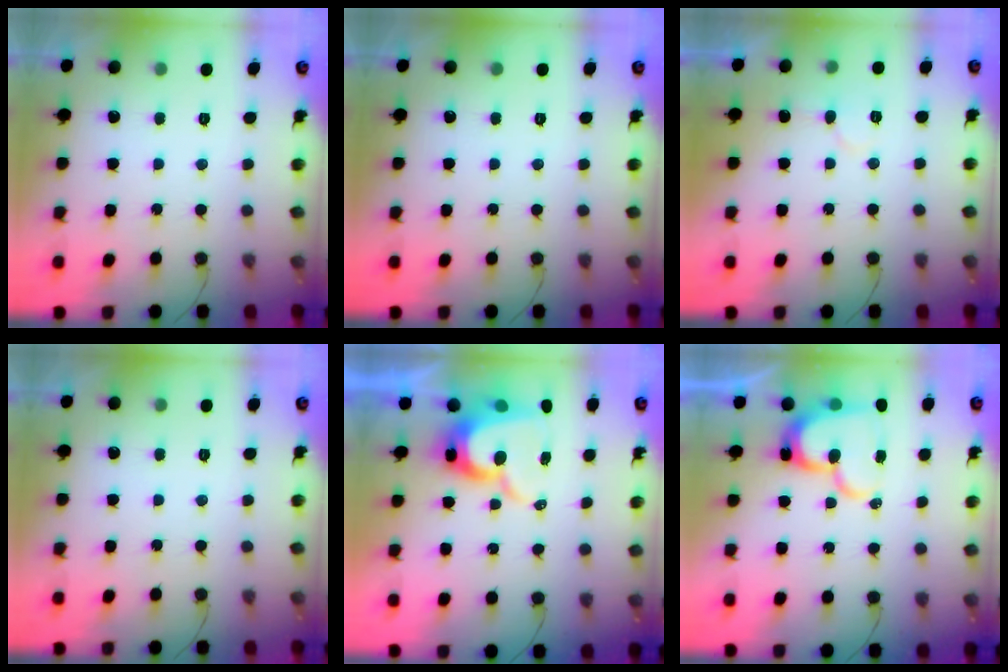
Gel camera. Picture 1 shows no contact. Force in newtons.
{"total": 0.0}
{"total": 4.7, "press": 4.7, "slide": 0.3}
{"total": 0.0}
{"total": 11.9, "press": 11.8, "slide": 0.8}
{"total": 16.2, "press": 16.1, "slide": 1.7}